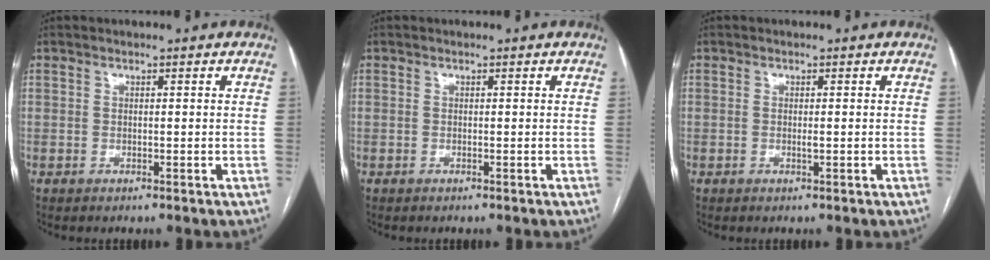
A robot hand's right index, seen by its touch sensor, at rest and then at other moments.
{"total": 0.0}
{"total": 0.7, "force": [-0.1, 0.1, 0.7], "torque": [-0.014, -0.001, -0.001]}